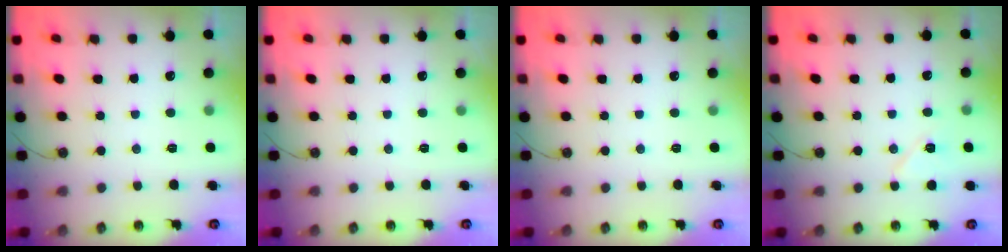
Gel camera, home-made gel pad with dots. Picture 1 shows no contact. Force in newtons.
{"total": 0.0}
{"total": 0.0}
{"total": 6.9, "press": 6.9, "slide": 0.9}